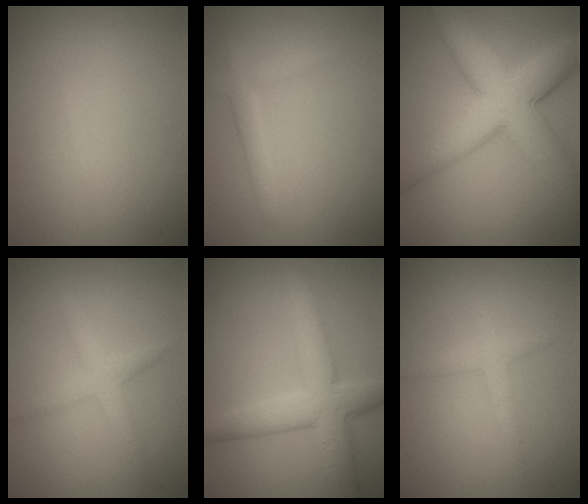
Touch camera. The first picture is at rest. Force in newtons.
{"total": 1.8, "press": 1.7, "slide": 0.1}
{"total": 9.9, "press": 9.9, "slide": 0.1}
{"total": 2.2, "press": 2.2, "slide": 0.1}
{"total": 5.5, "press": 5.5, "slide": 0.0}
{"total": 1.6, "press": 1.6, "slide": 0.1}